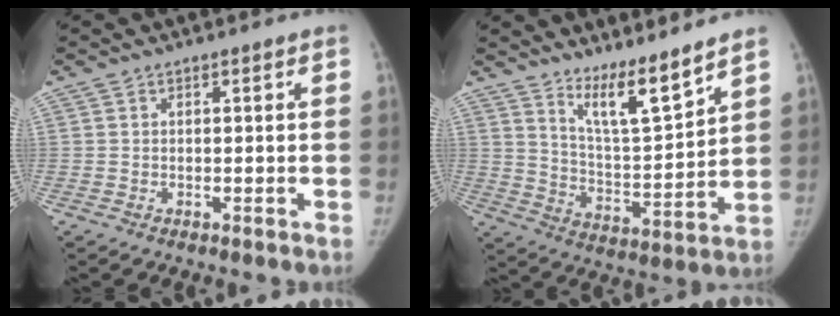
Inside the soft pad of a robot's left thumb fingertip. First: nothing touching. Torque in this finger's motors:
{"motor_torque": [0.31, 0.09, 0.92, -0.98, 0.08]}